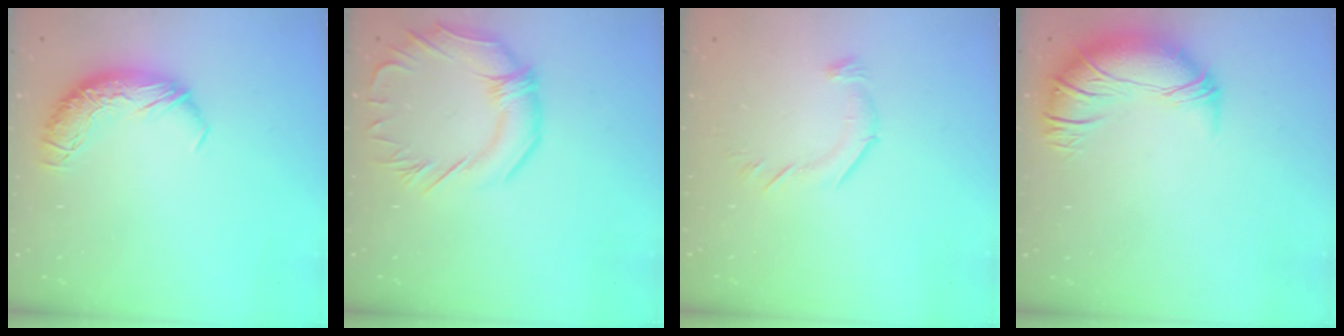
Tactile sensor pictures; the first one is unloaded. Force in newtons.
{"total": 4.2, "press": 3.9, "slide": 1.6}
{"total": 5.2, "press": 5.1, "slide": 1.1}
{"total": 2.8, "press": 0.8, "slide": 2.7}